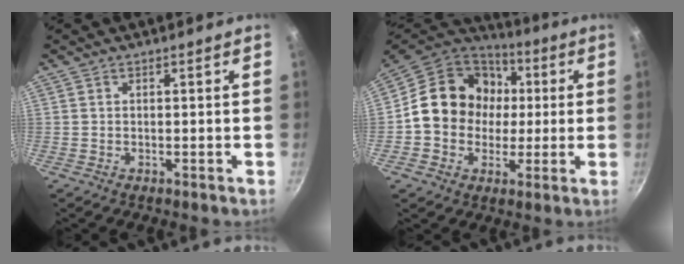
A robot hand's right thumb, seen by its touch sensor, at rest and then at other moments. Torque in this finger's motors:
{"motor_torque": [0.60, 2.88, 1.03, -0.55, 0.38]}